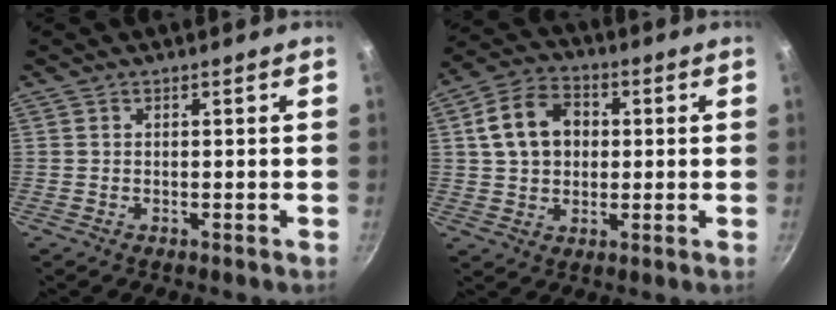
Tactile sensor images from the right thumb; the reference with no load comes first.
{"total": 11.2, "force": [1.9, 8.6, 7.0], "torque": [-0.102, 0.016, 0.024]}